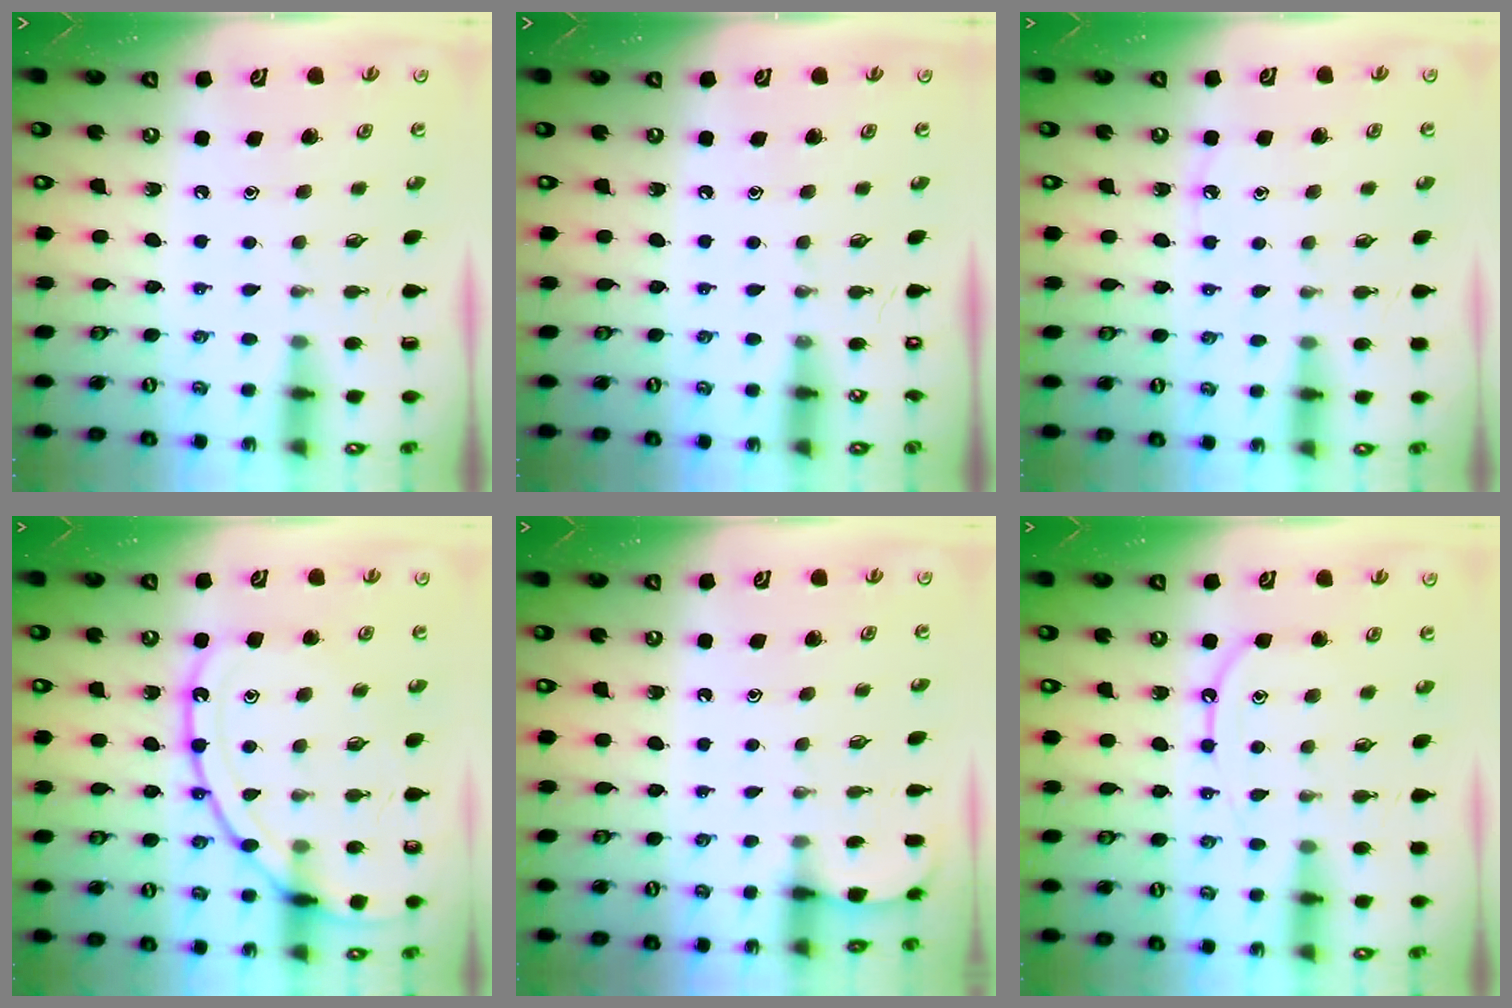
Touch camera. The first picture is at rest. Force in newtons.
{"total": 0.0}
{"total": 4.6, "press": 4.6, "slide": 0.7}
{"total": 15.8, "press": 15.7, "slide": 1.5}
{"total": 1.8, "press": 1.8, "slide": 0.2}
{"total": 8.5, "press": 8.5, "slide": 0.9}